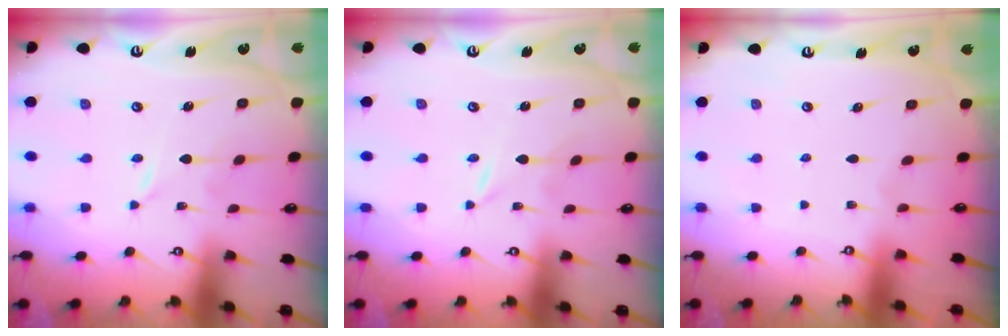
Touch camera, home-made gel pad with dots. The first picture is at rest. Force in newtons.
{"total": 0.0}
{"total": 0.0}